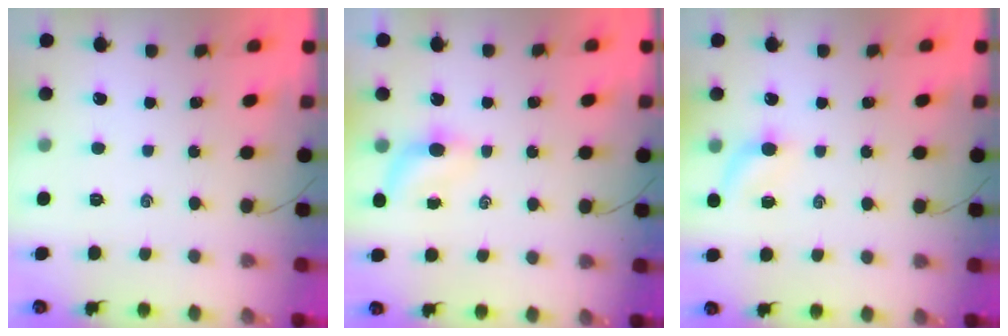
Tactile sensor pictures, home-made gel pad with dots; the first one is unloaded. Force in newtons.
{"total": 3.6, "press": 3.4, "slide": 1.3}
{"total": 5.3, "press": 5.2, "slide": 1.1}